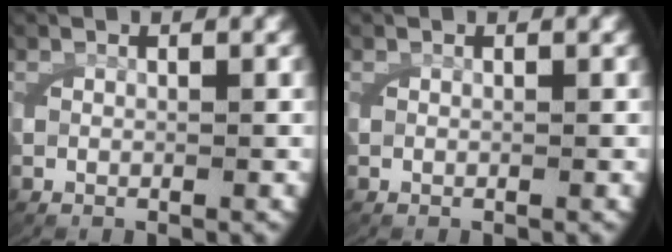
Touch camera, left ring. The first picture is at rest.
{"total": 0.0}